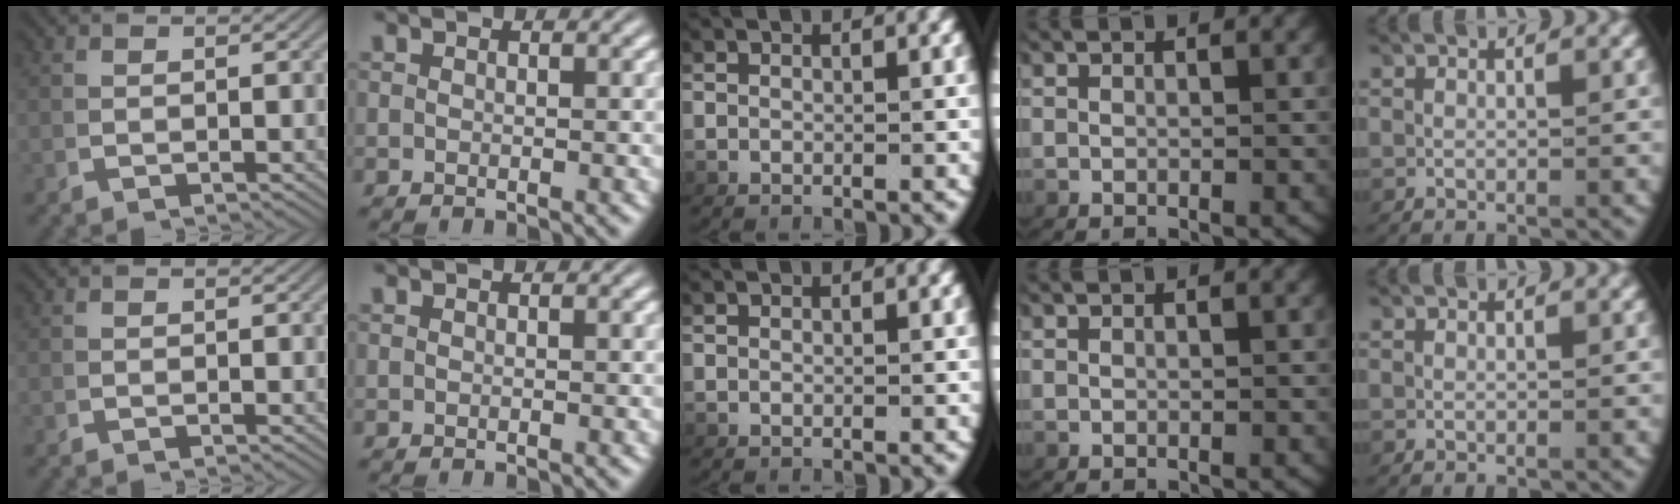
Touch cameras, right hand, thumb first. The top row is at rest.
{}